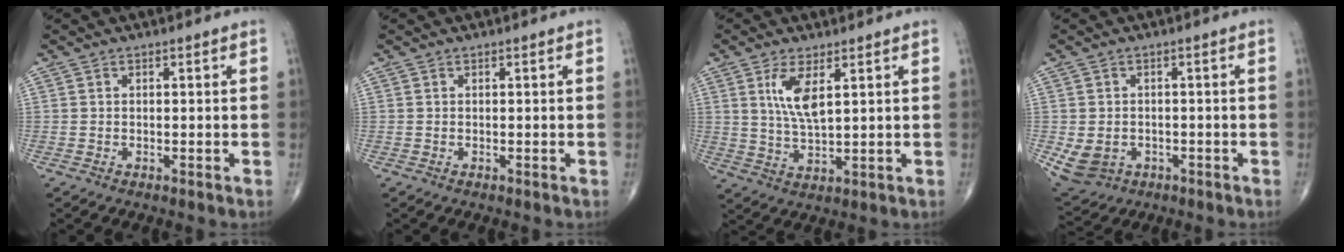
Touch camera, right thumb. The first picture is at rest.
{"total": 0.0}
{"total": 6.9, "force": [2.6, 2.4, 5.9], "torque": [-0.114, -0.015, 0.060]}
{"total": 6.5, "force": [-1.7, 5.5, 3.0], "torque": [-0.055, 0.009, -0.013]}